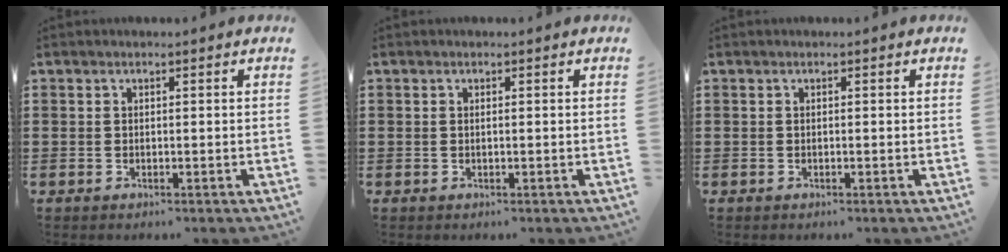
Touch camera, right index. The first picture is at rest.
{"total": 0.0}
{"total": 0.0}